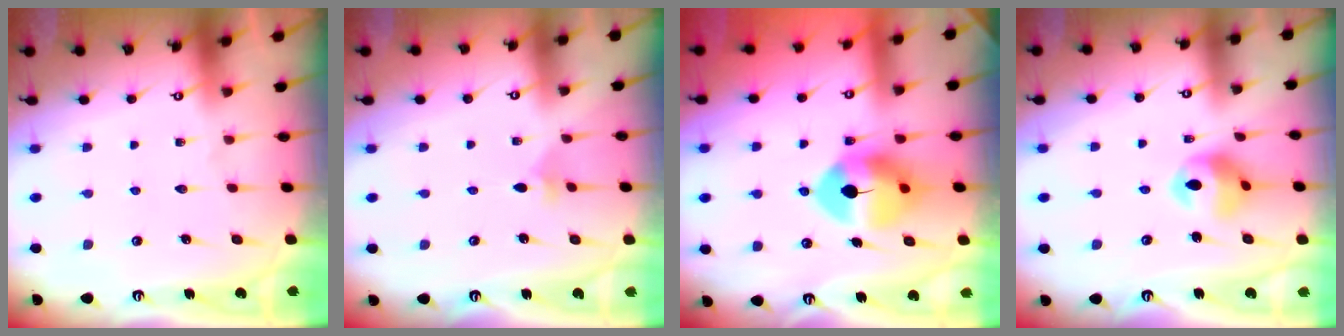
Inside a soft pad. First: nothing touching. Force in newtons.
{"total": 2.2, "press": 2.2, "slide": 0.6}
{"total": 9.4, "press": 9.3, "slide": 1.1}
{"total": 11.3, "press": 11.2, "slide": 1.2}